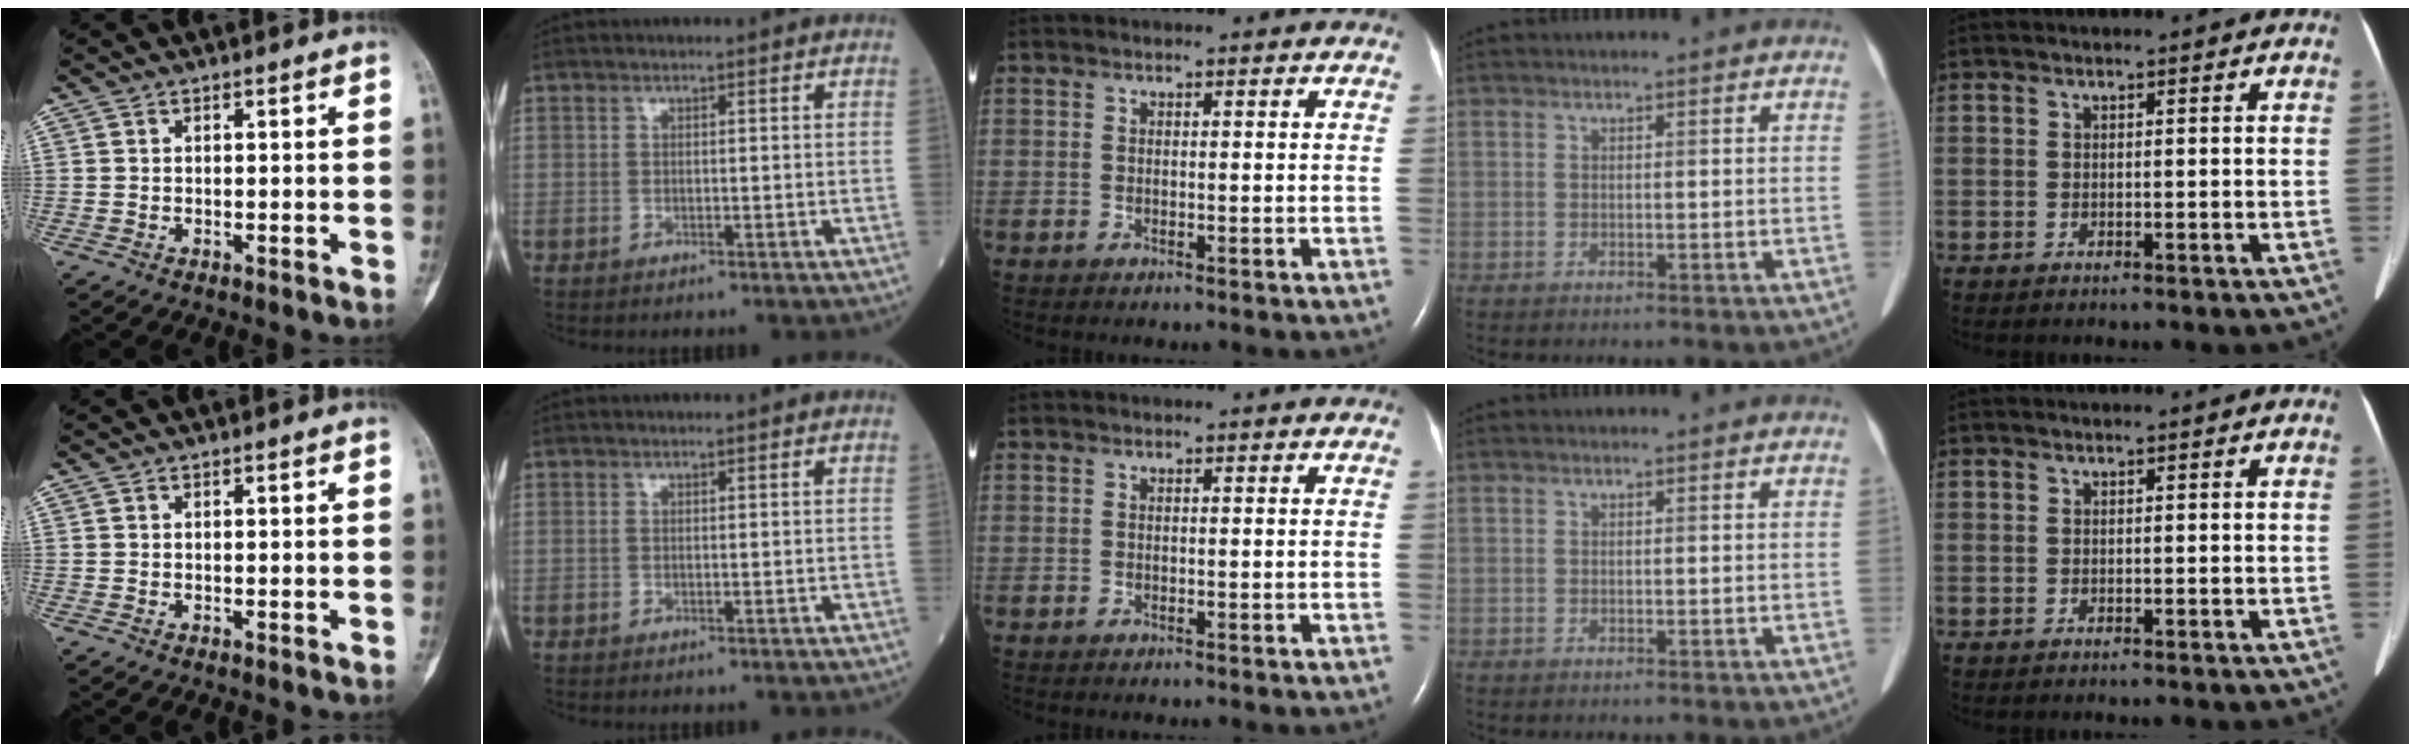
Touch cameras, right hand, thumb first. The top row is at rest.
{}